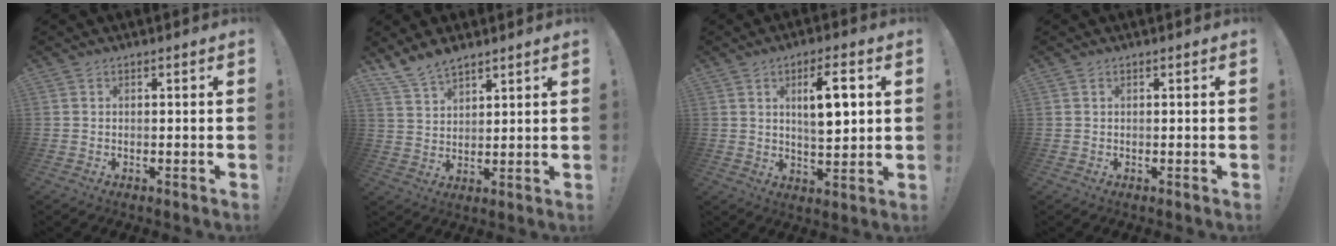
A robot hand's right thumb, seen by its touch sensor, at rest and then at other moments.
{"total": 7.4, "force": [6.3, 2.9, 2.5], "torque": [-0.057, -0.035, 0.123]}
{"total": 10.2, "force": [3.0, 3.3, 9.2], "torque": [-0.137, -0.004, 0.044]}
{"total": 0.0}